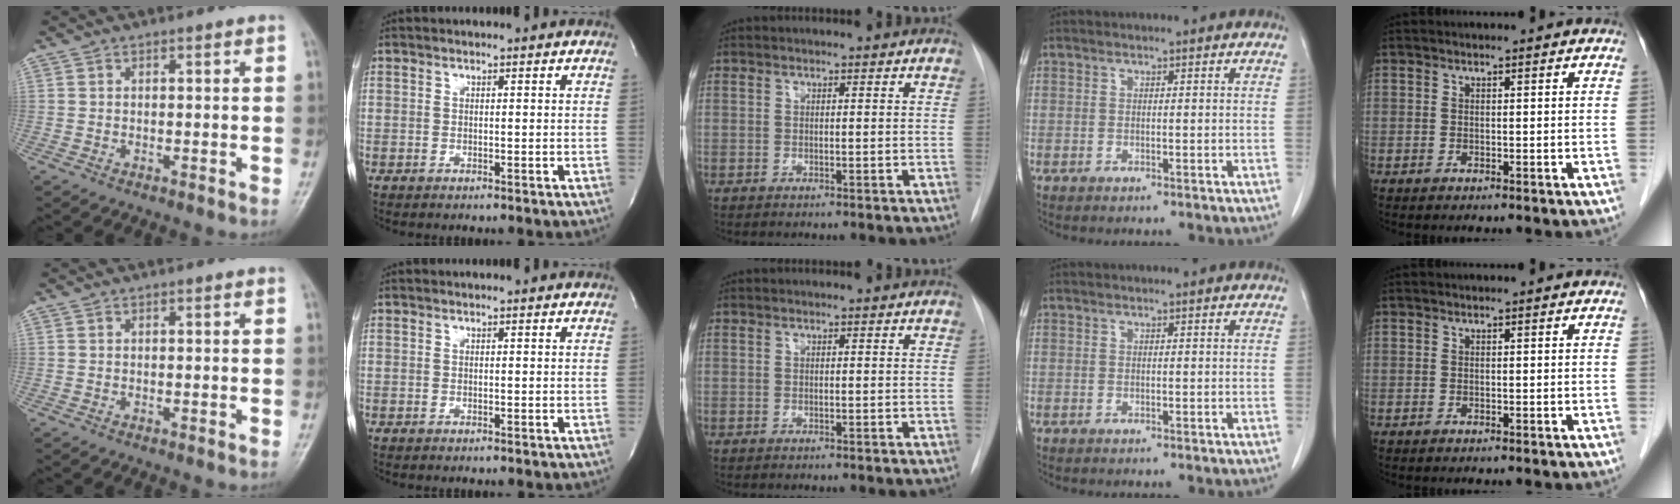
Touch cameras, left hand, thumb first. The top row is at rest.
{}